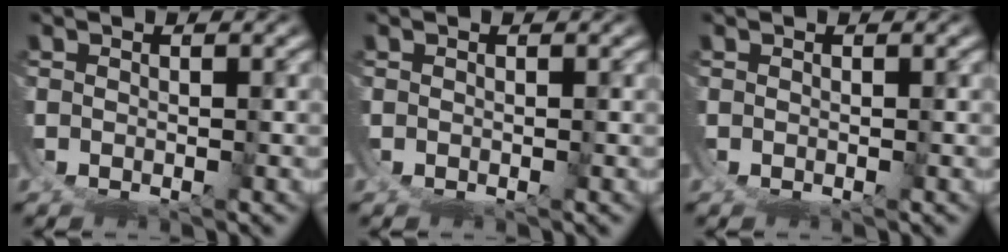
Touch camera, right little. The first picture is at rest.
{"total": 0.0}
{"total": 0.0}